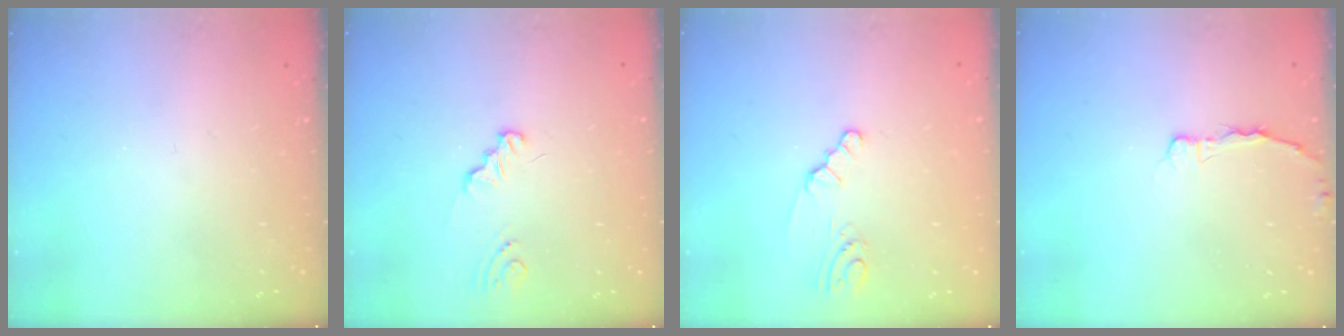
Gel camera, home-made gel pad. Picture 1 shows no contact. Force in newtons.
{"total": 1.3, "press": 1.3, "slide": 0.1}
{"total": 2.2, "press": 2.2, "slide": 0.3}
{"total": 2.1, "press": 2.1, "slide": 0.4}